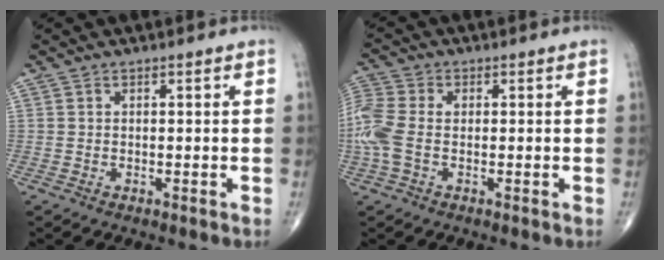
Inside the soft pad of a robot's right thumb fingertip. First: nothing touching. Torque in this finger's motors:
{"motor_torque": [0.17, 0.17, 0.66, 0.27, 0.12]}